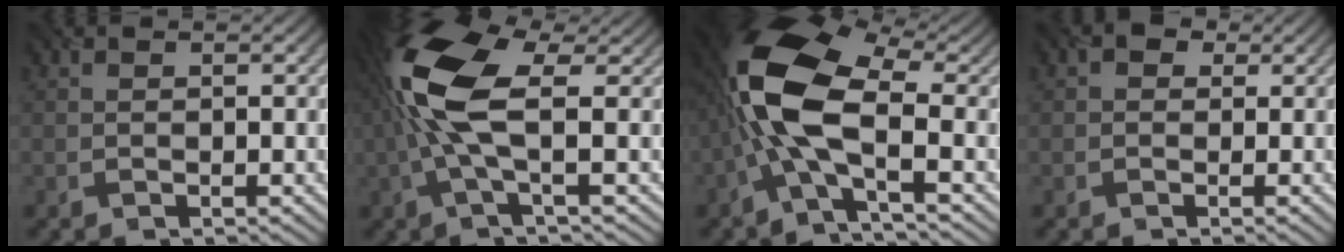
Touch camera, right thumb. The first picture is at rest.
{"total": 10.7, "force": [0.6, 3.6, 10.0], "torque": [-0.223, 0.019, -0.001]}
{"total": 12.9, "force": [-1.0, 5.5, 11.7], "torque": [-0.259, 0.018, -0.039]}
{"total": 1.6, "force": [0.3, 1.3, 1.0], "torque": [-0.017, 0.003, 0.001]}